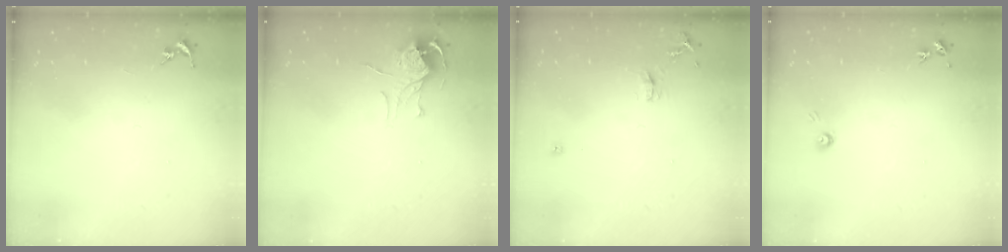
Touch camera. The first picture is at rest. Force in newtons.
{"total": 7.0, "press": 7.0, "slide": 0.6}
{"total": 6.9, "press": 6.9, "slide": 0.9}
{"total": 3.7, "press": 3.7, "slide": 0.4}